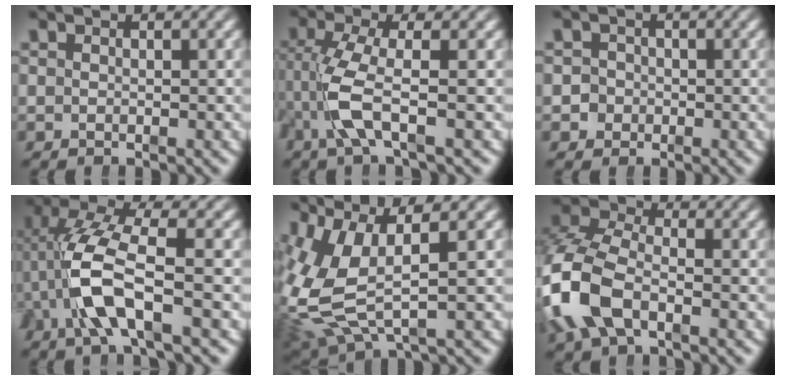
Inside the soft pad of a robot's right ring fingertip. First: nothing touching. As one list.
[{"total": 4.8, "force": [-0.7, 1.5, 4.5], "torque": [-0.117, -0.016, -0.006]}, {"total": 3.6, "force": [-0.7, 3.4, 0.6], "torque": [-0.023, -0.010, -0.016]}, {"total": 7.0, "force": [-0.2, 3.3, 6.2], "torque": [-0.160, -0.014, 0.001]}, {"total": 8.4, "force": [0.5, 5.7, 6.2], "torque": [-0.158, -0.019, 0.018]}, {"total": 8.4, "force": [-1.1, 6.4, 5.3], "torque": [-0.156, -0.024, -0.019]}]